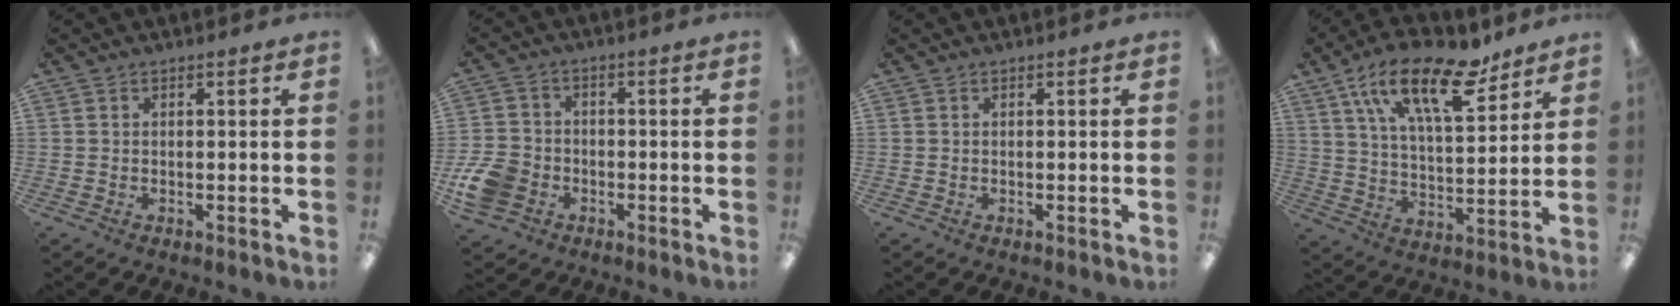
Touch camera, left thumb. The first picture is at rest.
{"total": 8.6, "force": [-3.3, 6.9, 4.1], "torque": [-0.101, 0.023, -0.060]}
{"total": 0.0}
{"total": 20.0, "force": [12.7, 8.4, 13.0], "torque": [-0.218, -0.058, 0.217]}